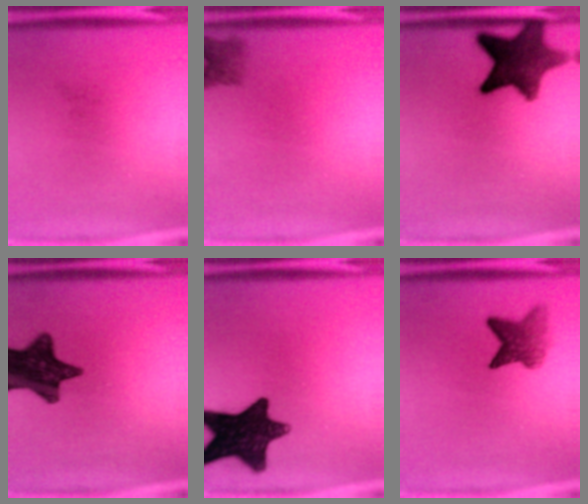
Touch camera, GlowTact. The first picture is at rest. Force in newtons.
{"total": 2.7}
{"total": 11.6}
{"total": 13.7}
{"total": 14.4}
{"total": 5.0}